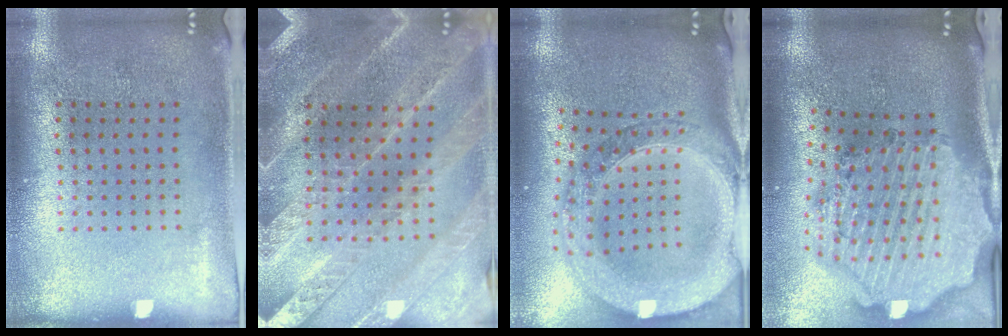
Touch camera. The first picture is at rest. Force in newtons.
{"total": 2.4, "press": 2.4, "slide": 0.2}
{"total": 3.7, "press": 2.9, "slide": 2.2}
{"total": 3.6, "press": 3.0, "slide": 1.9}